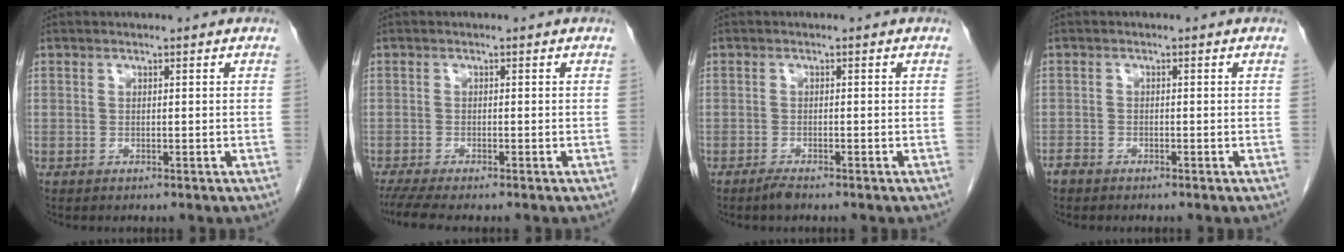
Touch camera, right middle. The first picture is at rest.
{"total": 4.5, "force": [-3.8, 0.1, 2.5], "torque": [-0.041, -0.013, -0.064]}
{"total": 1.4, "force": [-1.2, 0.1, 0.7], "torque": [-0.021, -0.003, -0.022]}
{"total": 1.2, "force": [-1.0, 0.5, 0.2], "torque": [-0.005, 0.000, -0.019]}